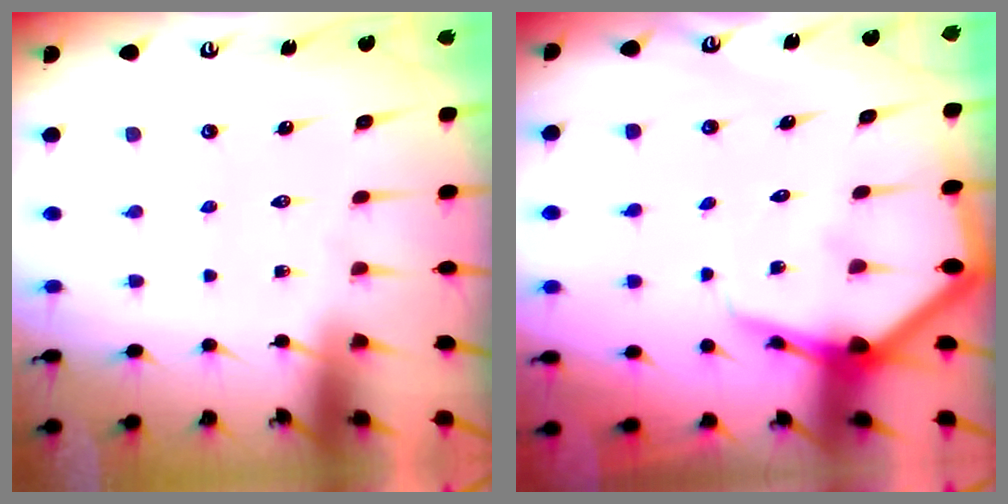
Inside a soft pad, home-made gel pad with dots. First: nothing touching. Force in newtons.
{"total": 6.7, "press": 6.6, "slide": 0.7}